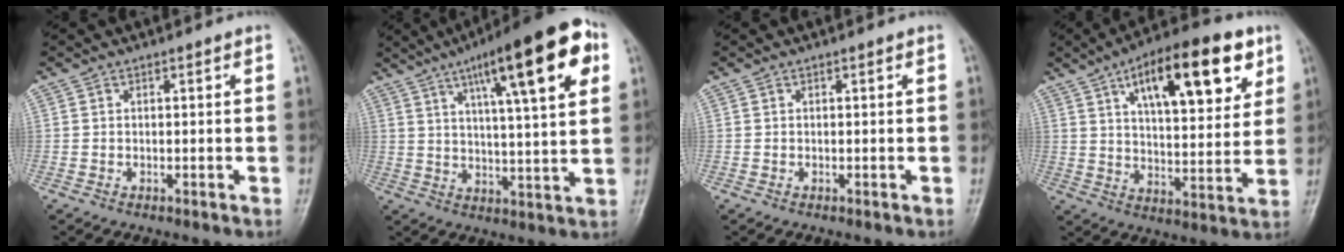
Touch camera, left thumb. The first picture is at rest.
{"total": 20.6, "force": [9.2, 4.6, 17.9], "torque": [-0.243, -0.003, 0.132]}
{"total": 0.0}
{"total": 20.7, "force": [9.7, 8.1, 16.4], "torque": [-0.212, -0.020, 0.150]}